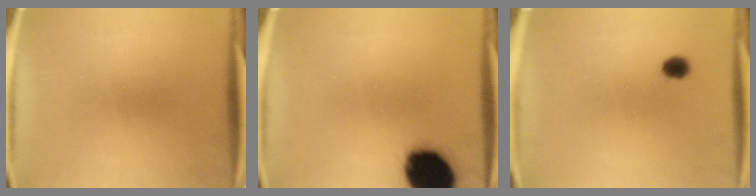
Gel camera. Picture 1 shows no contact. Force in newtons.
{"total": 19.1}
{"total": 3.1}